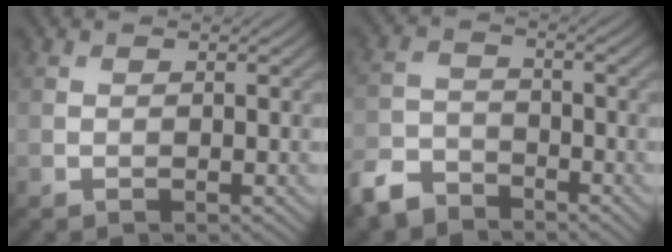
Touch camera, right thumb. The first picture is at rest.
{"total": 6.0, "force": [-4.9, 2.8, 1.9], "torque": [-0.046, -0.009, -0.111]}